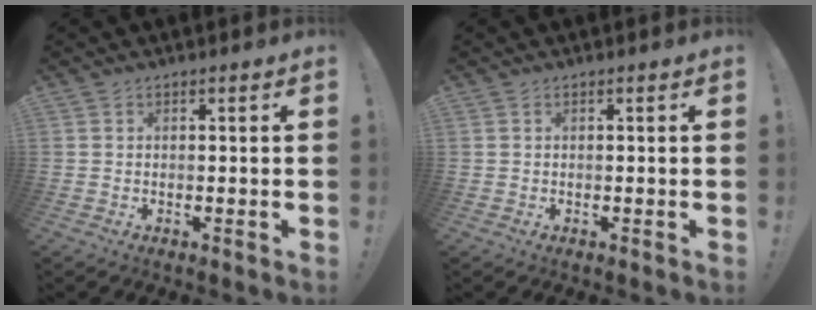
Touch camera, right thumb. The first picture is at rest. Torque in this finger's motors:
{"motor_torque": [-0.15, -0.09, -0.45, 0.17, 0.01]}